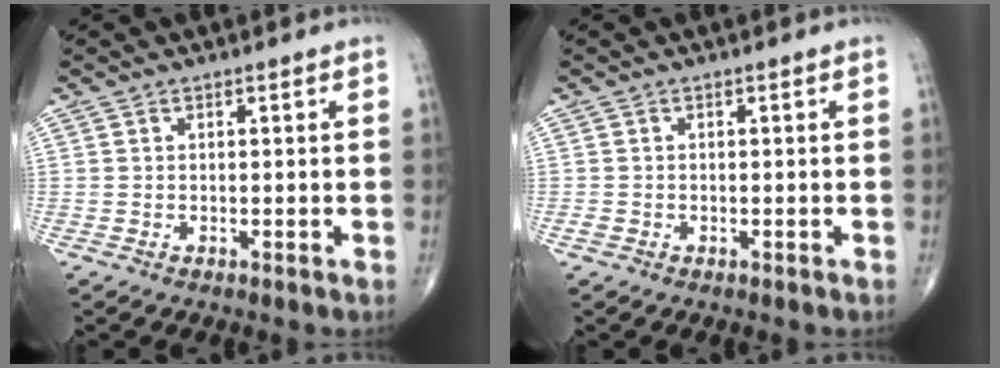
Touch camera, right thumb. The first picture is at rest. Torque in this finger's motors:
{"motor_torque": [0.13, 0.01, -0.01, -0.21, -0.01]}